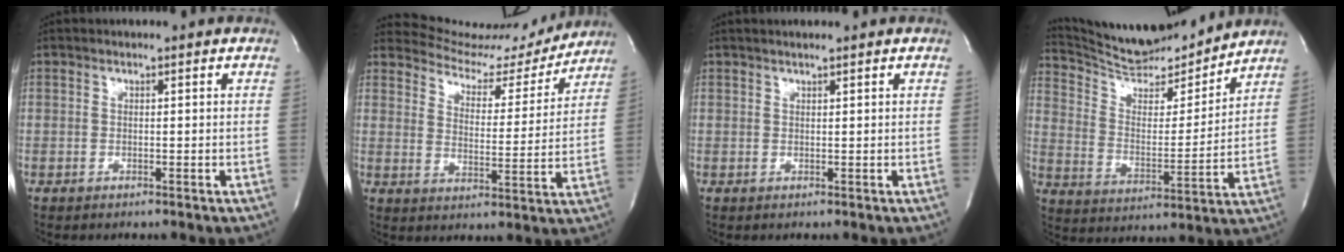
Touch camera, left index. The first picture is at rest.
{"total": 12.3, "force": [12.1, 2.0, 0.2], "torque": [-0.003, -0.016, 0.169]}
{"total": 1.6, "force": [1.3, -0.1, 0.9], "torque": [-0.017, 0.011, 0.022]}
{"total": 16.0, "force": [15.4, 1.6, 4.2], "torque": [-0.084, -0.009, 0.254]}